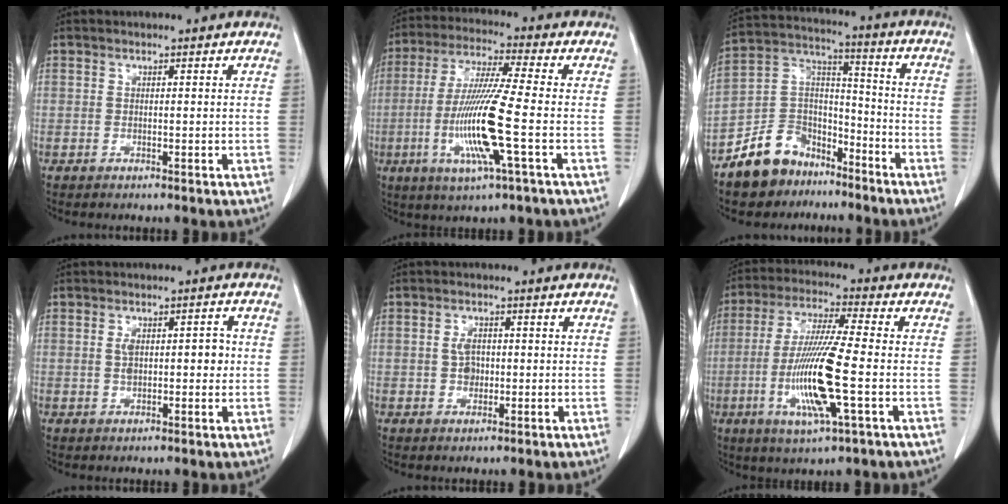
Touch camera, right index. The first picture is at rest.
{"total": 13.4, "force": [-3.2, -0.2, 13.0], "torque": [-0.267, -0.016, -0.068]}
{"total": 11.7, "force": [-8.4, 7.4, 3.4], "torque": [-0.081, 0.042, -0.151]}
{"total": 4.7, "force": [0.2, 2.2, 4.1], "torque": [-0.069, 0.013, 0.006]}
{"total": 2.9, "force": [-0.1, 2.0, 2.1], "torque": [-0.035, 0.004, -0.001]}
{"total": 13.8, "force": [-3.2, 0.6, 13.5], "torque": [-0.273, -0.015, -0.064]}